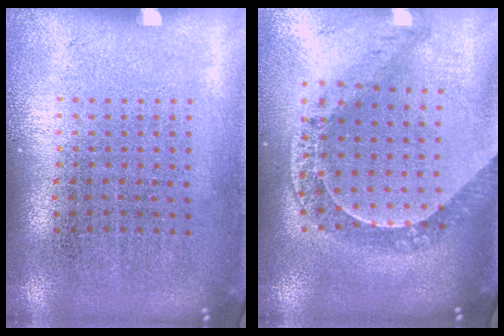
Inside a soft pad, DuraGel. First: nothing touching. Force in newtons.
{"total": 1.2, "press": 1.2, "slide": 0.2}